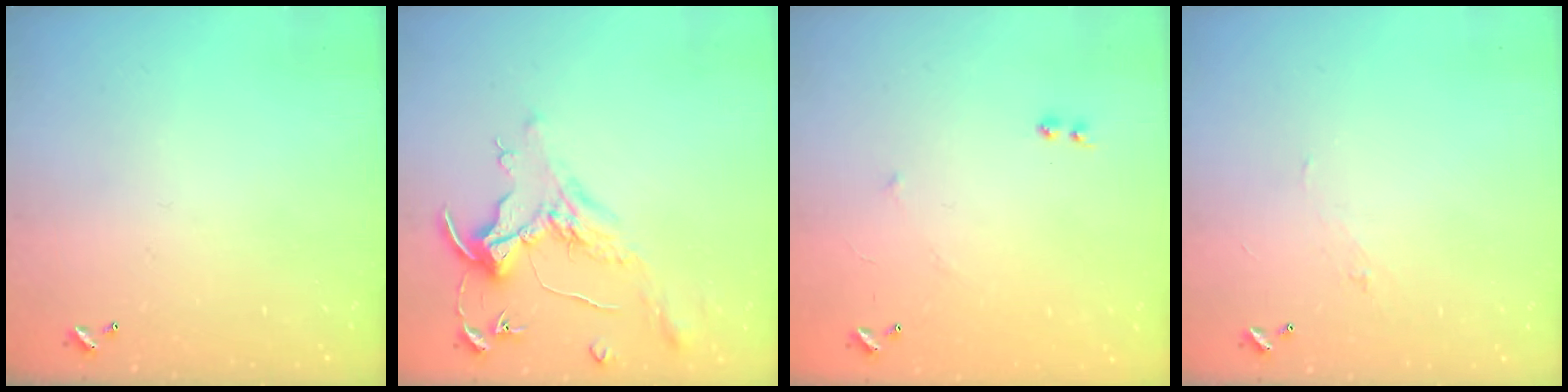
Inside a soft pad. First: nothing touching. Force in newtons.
{"total": 1.6, "press": 1.4, "slide": 0.7}
{"total": 6.7, "press": 6.7, "slide": 0.7}
{"total": 2.0, "press": 1.9, "slide": 0.5}